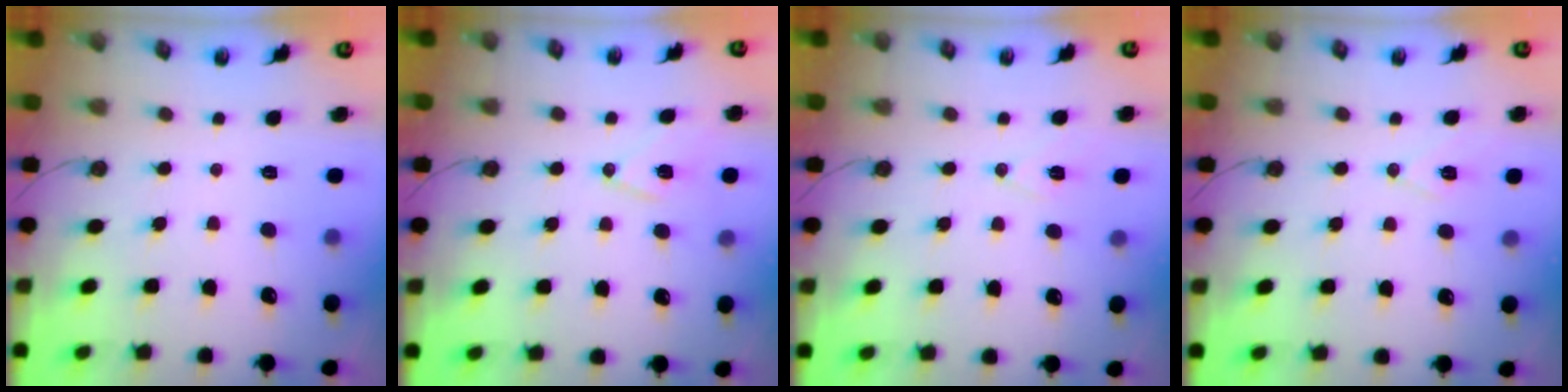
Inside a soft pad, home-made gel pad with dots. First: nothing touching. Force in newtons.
{"total": 10.8, "press": 10.8, "slide": 0.8}
{"total": 7.5, "press": 6.6, "slide": 3.7}
{"total": 7.1, "press": 6.1, "slide": 3.7}